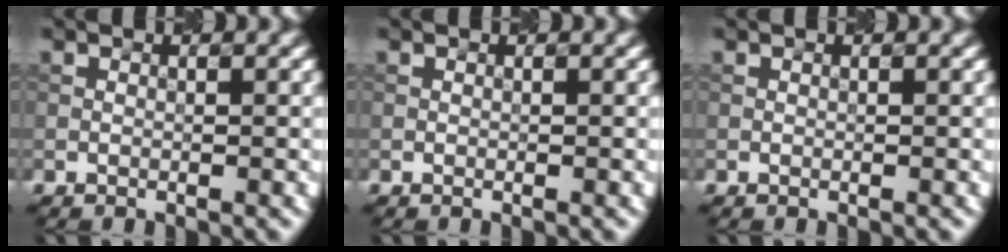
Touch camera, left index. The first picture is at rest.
{"total": 0.0}
{"total": 0.0}